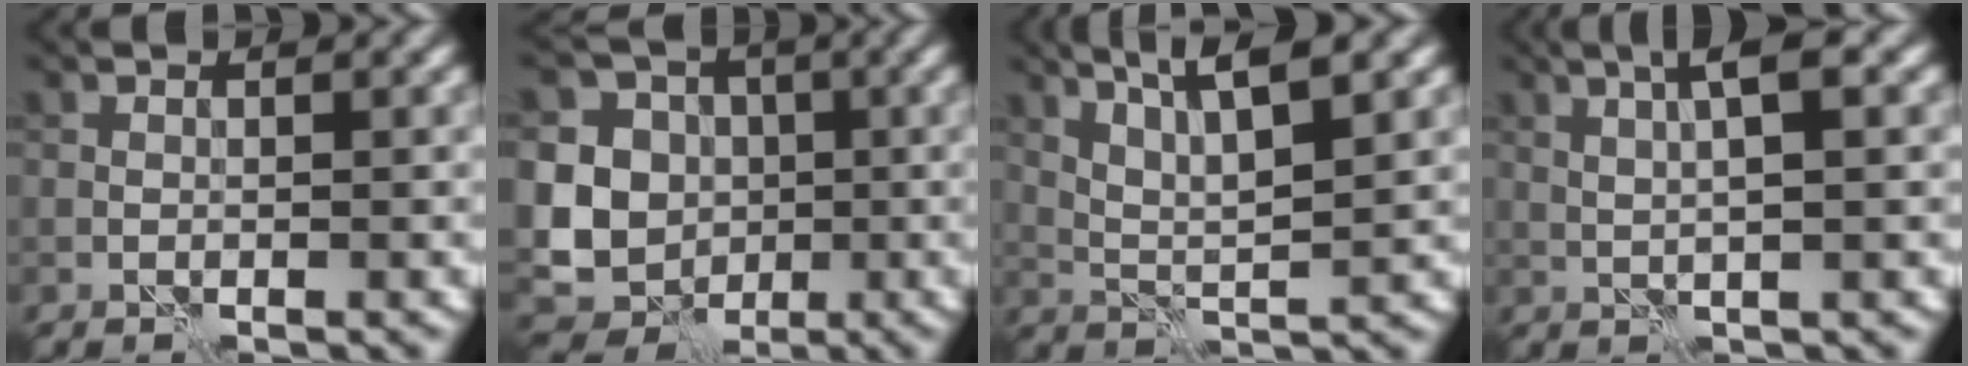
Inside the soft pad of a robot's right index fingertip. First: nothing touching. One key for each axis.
{"total": 11.3, "fx": -0.2, "fy": 10.2, "fz": 5.0, "tx": -0.098, "ty": 0.007, "tz": -0.031}
{"total": 5.9, "fx": 3.6, "fy": 1.0, "fz": 4.6, "tx": -0.087, "ty": 0.002, "tz": 0.068}
{"total": 4.2, "fx": 1.6, "fy": 0.6, "fz": 3.8, "tx": -0.069, "ty": 0.007, "tz": 0.027}